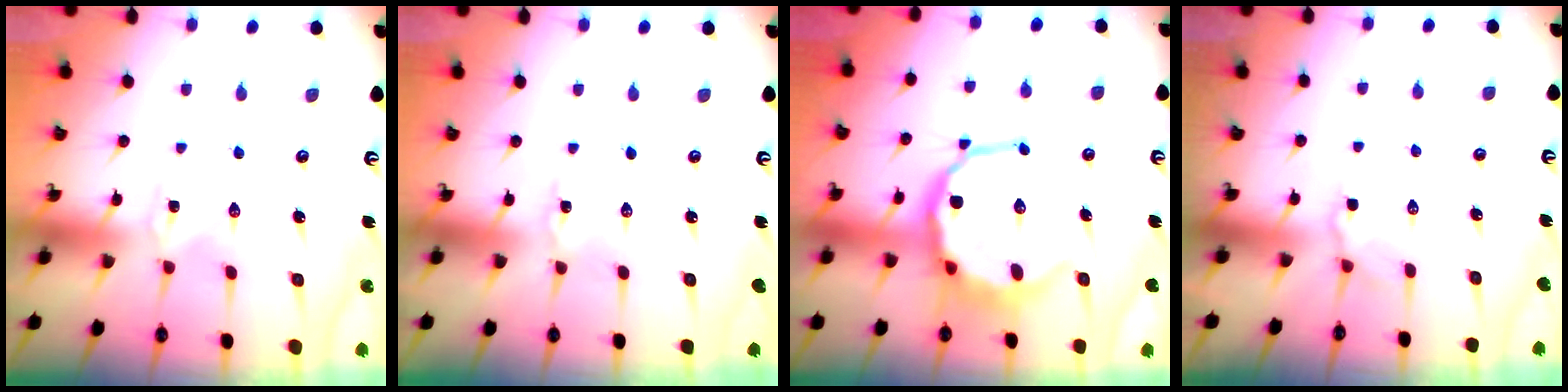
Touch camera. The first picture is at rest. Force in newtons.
{"total": 1.4, "press": 1.4, "slide": 0.1}
{"total": 13.5, "press": 13.0, "slide": 3.8}
{"total": 3.9, "press": 3.7, "slide": 1.2}